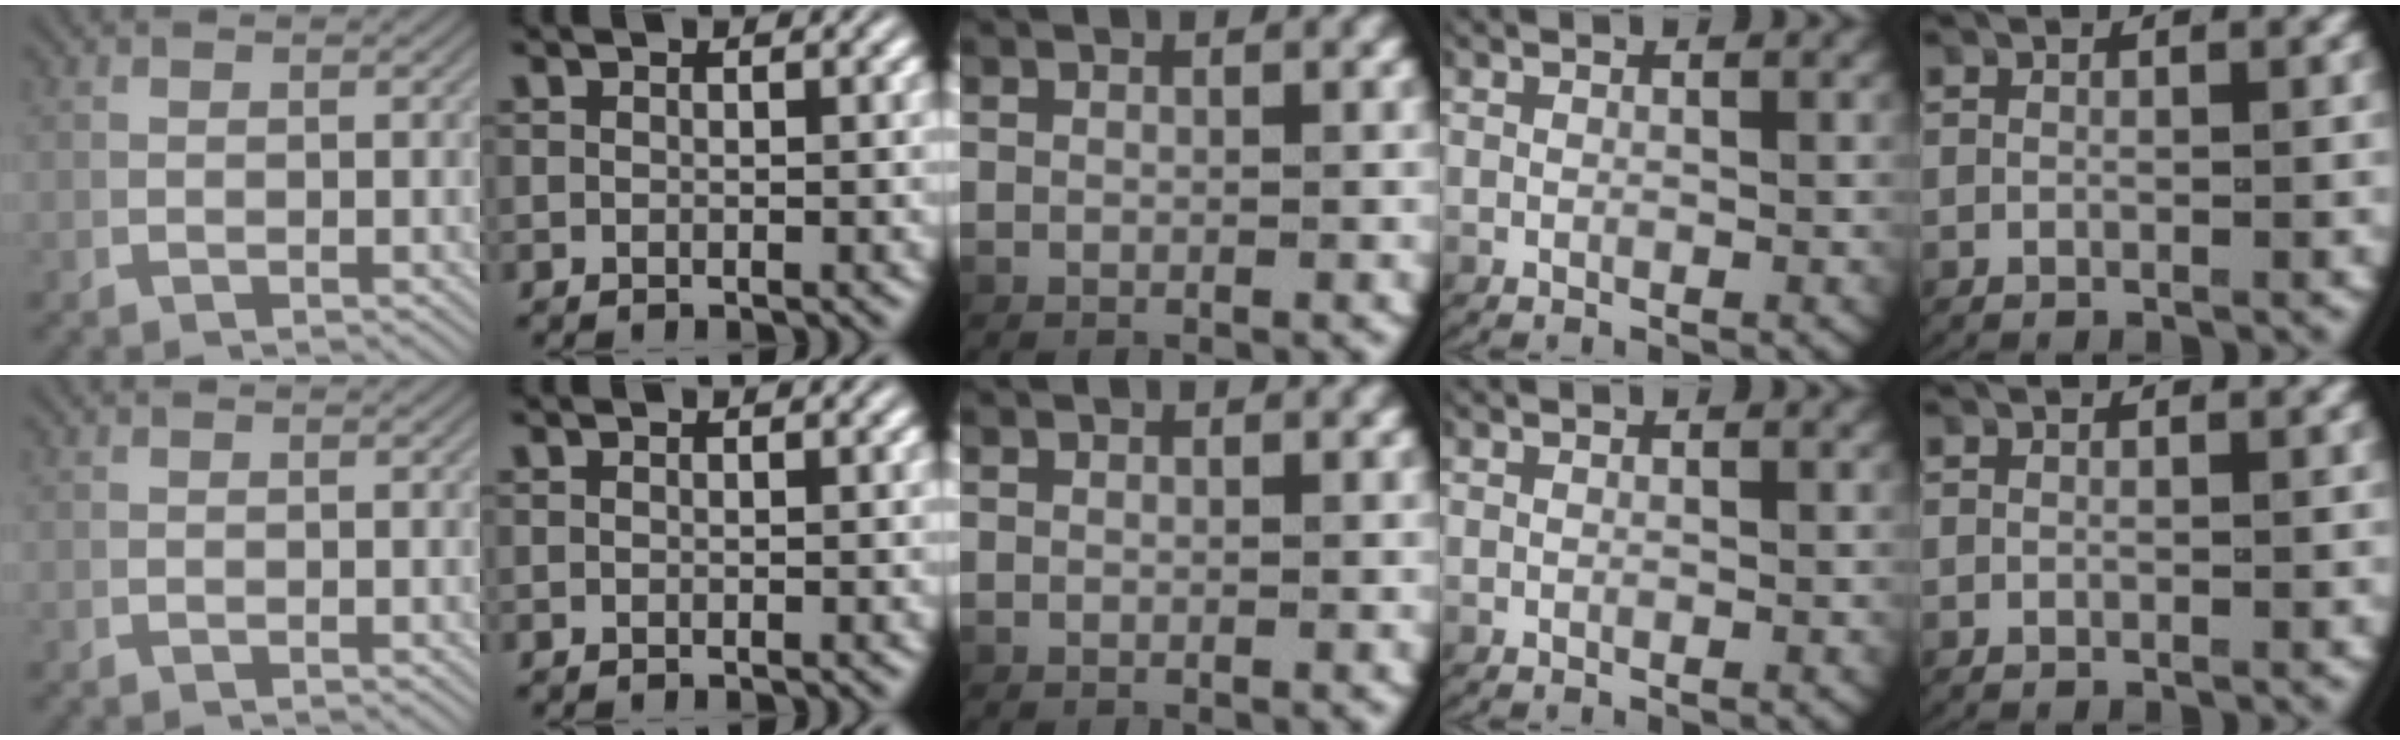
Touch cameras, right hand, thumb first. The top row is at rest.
{}